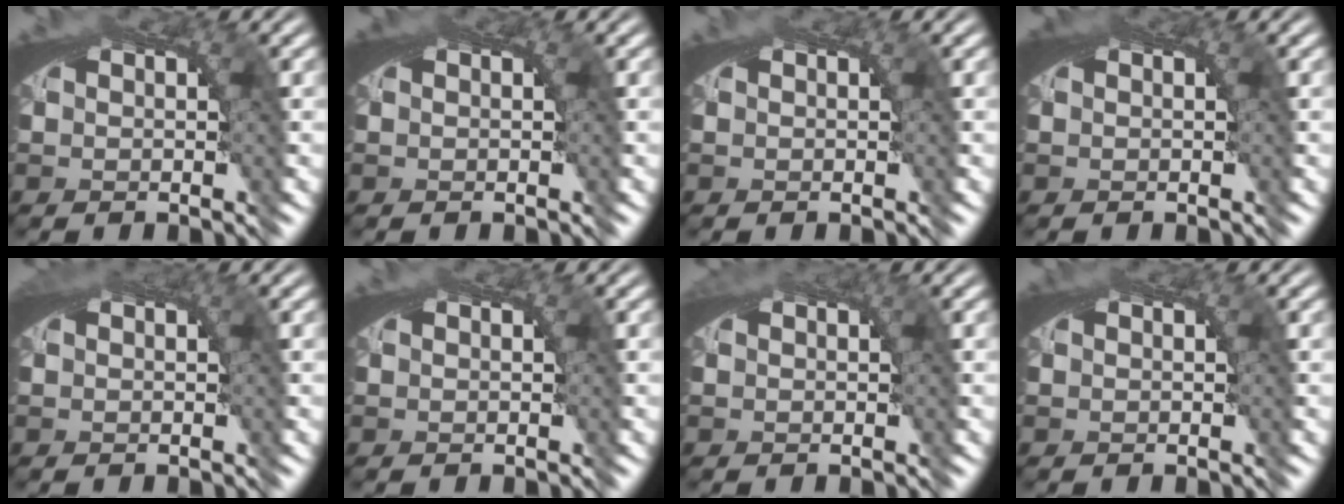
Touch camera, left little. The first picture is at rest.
{"total": 0.6, "force": [0.2, 0.2, 0.5], "torque": [-0.005, 0.003, 0.002]}
{"total": 0.0}
{"total": 0.9, "force": [0.3, 0.4, 0.8], "torque": [-0.009, 0.004, 0.003]}
{"total": 0.6, "force": [0.3, 0.3, 0.4], "torque": [-0.005, 0.003, 0.003]}
{"total": 0.0}
{"total": 0.0}
{"total": 0.0}